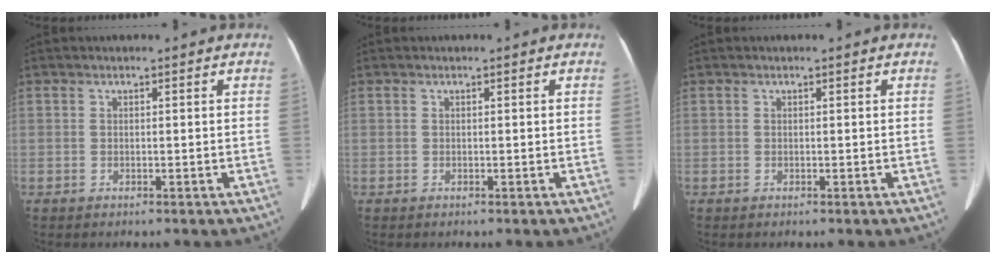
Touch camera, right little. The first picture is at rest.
{"total": 0.0}
{"total": 0.0}